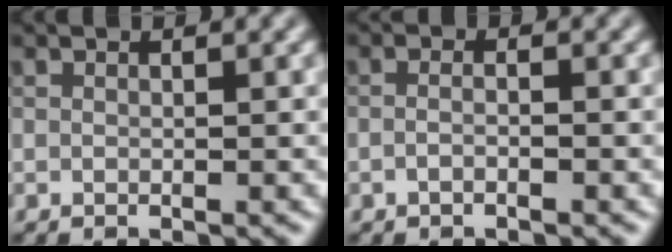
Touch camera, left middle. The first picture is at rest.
{"total": 1.1, "force": [-0.9, 0.1, 0.5], "torque": [-0.013, -0.004, -0.016]}